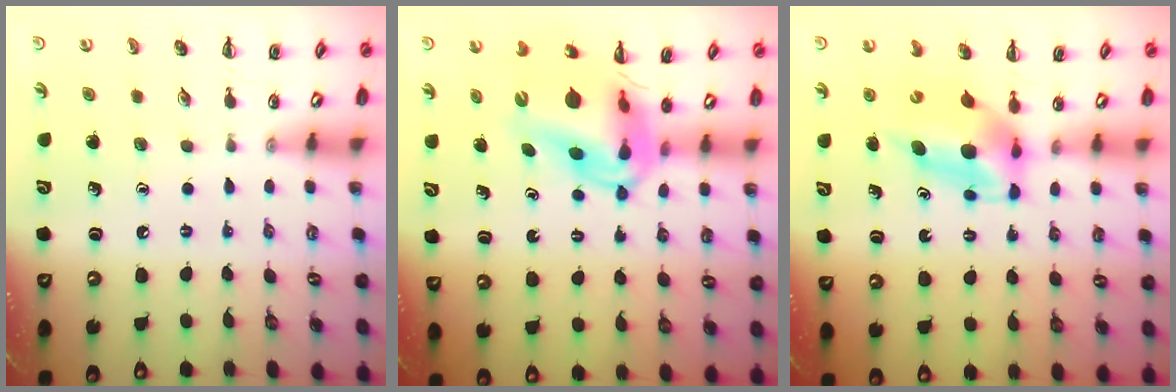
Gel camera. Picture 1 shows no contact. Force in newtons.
{"total": 11.7, "press": 11.2, "slide": 3.5}
{"total": 5.1, "press": 5.0, "slide": 1.0}